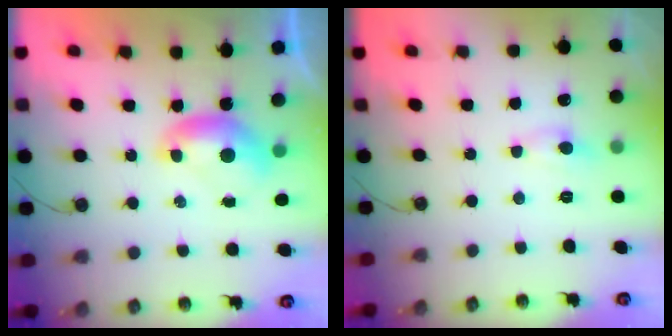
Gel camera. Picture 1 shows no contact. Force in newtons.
{"total": 2.4, "press": 2.3, "slide": 0.8}